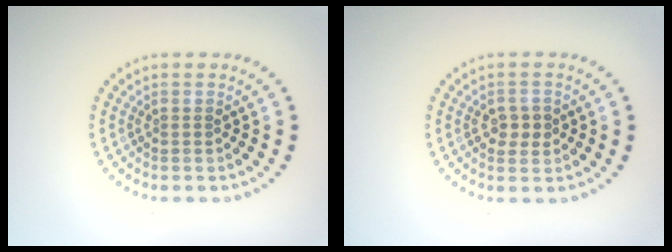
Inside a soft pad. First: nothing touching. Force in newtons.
{"total": 2.0, "press": 2.0, "slide": 0.1}